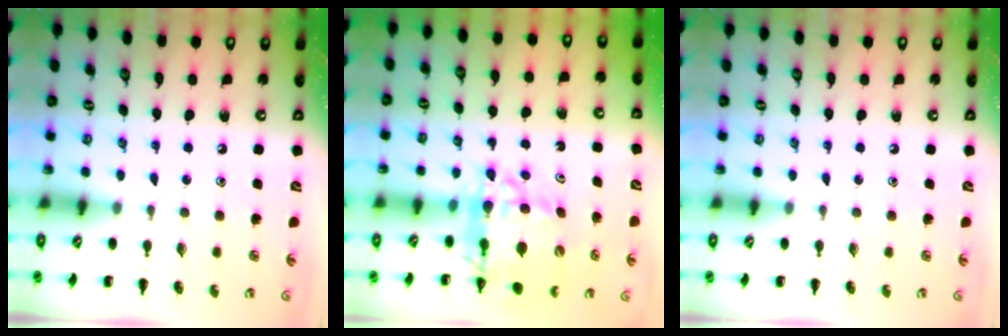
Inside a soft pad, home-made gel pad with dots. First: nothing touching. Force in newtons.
{"total": 12.4, "press": 11.7, "slide": 4.1}
{"total": 0.0}